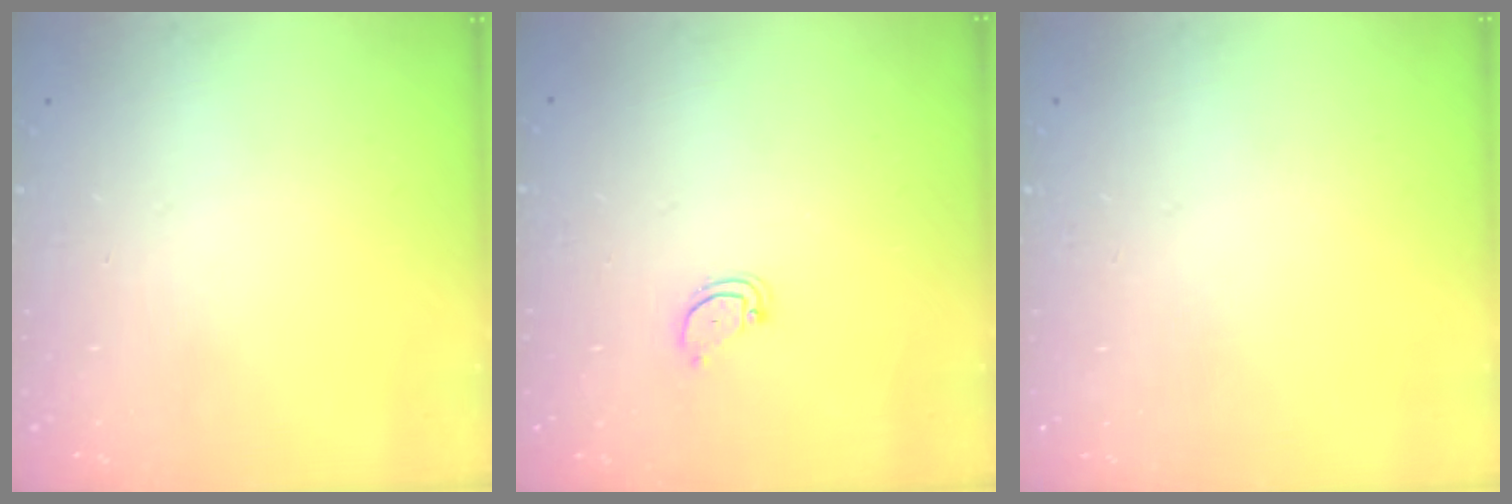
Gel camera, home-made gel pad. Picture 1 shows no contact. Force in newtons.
{"total": 3.0, "press": 3.0, "slide": 0.3}
{"total": 0.0}